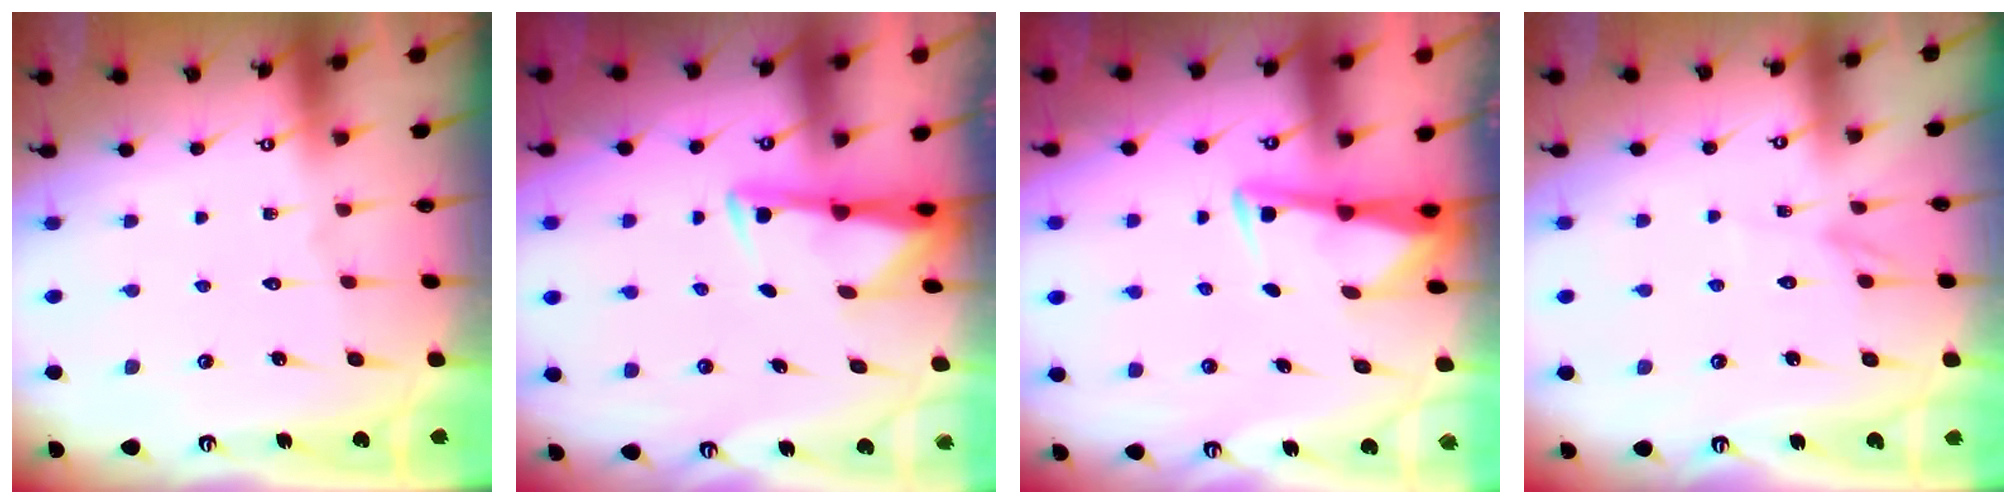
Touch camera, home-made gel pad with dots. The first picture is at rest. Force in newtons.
{"total": 2.8, "press": 2.7, "slide": 0.5}
{"total": 3.0, "press": 2.9, "slide": 0.4}
{"total": 2.4, "press": 2.4, "slide": 0.3}